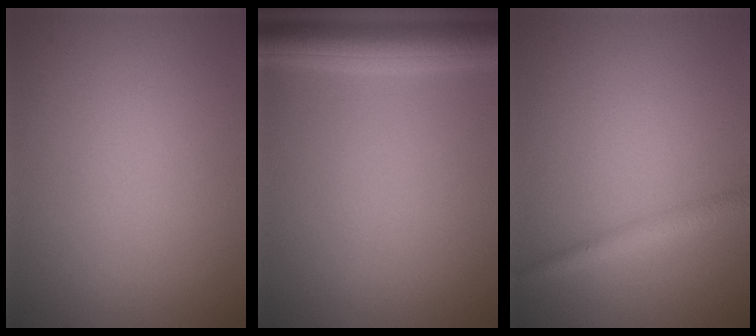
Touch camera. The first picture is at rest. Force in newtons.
{"total": 5.1, "press": 5.1, "slide": 0.2}
{"total": 1.9, "press": 1.9, "slide": 0.0}